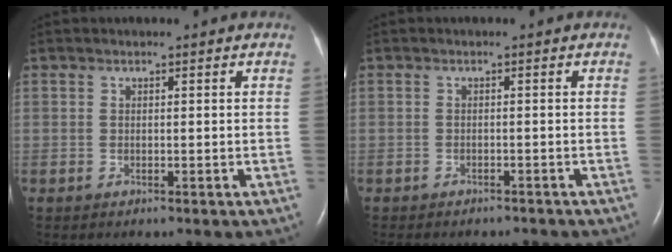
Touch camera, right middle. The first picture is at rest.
{"total": 6.9, "force": [-6.2, 2.1, 2.2], "torque": [-0.025, 0.001, -0.074]}